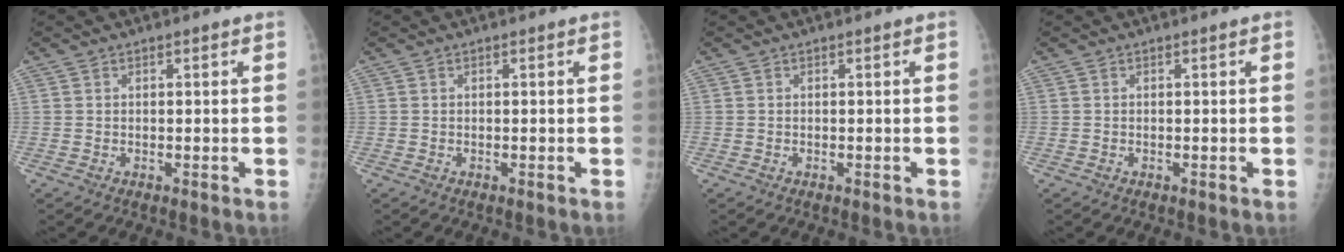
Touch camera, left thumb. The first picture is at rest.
{"total": 0.0}
{"total": 0.0}
{"total": 0.0}